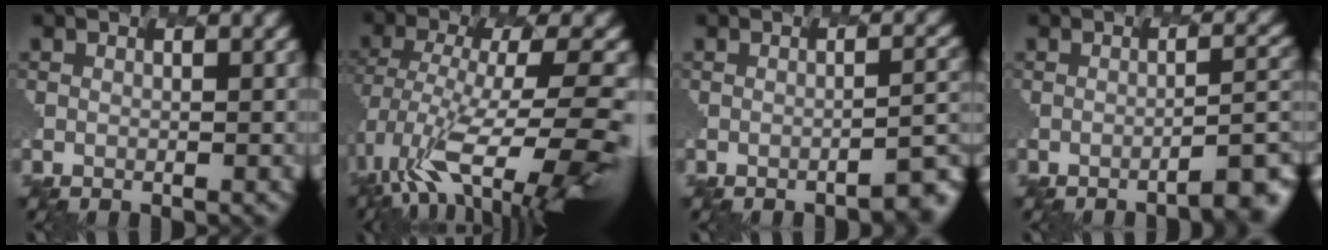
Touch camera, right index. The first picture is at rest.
{"total": 10.1, "force": [-5.4, 3.4, 7.9], "torque": [-0.164, -0.006, -0.076]}
{"total": 3.2, "force": [-1.9, 0.7, 2.4], "torque": [-0.031, 0.002, -0.028]}
{"total": 3.9, "force": [-2.5, 0.9, 3.0], "torque": [-0.030, 0.008, -0.037]}